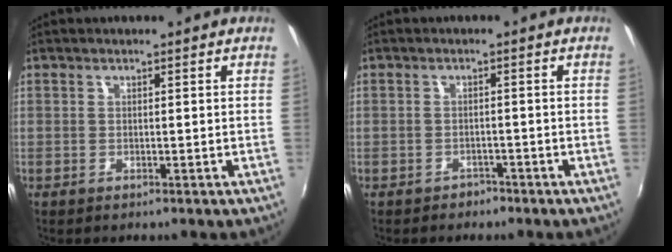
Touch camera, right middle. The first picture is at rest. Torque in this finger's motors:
{"motor_torque": [0.43, -0.36, -0.02, -0.01]}